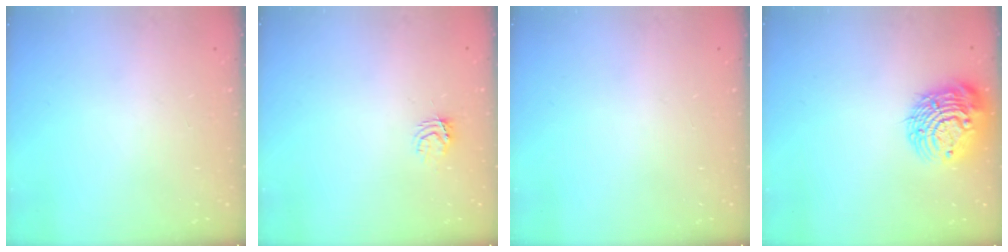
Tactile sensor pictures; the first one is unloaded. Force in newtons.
{"total": 4.0, "press": 3.9, "slide": 0.4}
{"total": 0.0}
{"total": 14.0, "press": 14.0, "slide": 1.4}